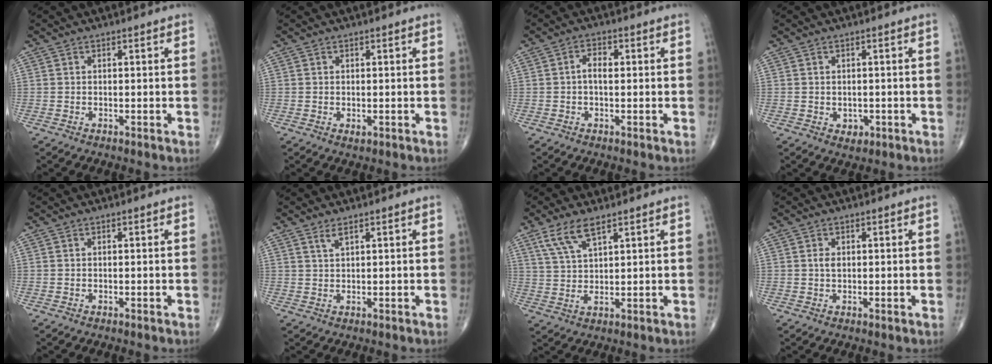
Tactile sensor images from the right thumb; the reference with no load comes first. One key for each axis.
{"total": 0.9, "fx": -0.2, "fy": 0.6, "fz": 0.7, "tx": -0.009, "ty": -0.003, "tz": -0.002}
{"total": 2.8, "fx": 0.1, "fy": 1.6, "fz": 2.3, "tx": -0.037, "ty": 0.011, "tz": -0.003}
{"total": 2.2, "fx": -0.6, "fy": 1.8, "fz": 1.2, "tx": -0.007, "ty": 0.000, "tz": -0.001}
{"total": 0.0}
{"total": 1.6, "fx": 1.2, "fy": 0.2, "fz": 1.2, "tx": -0.023, "ty": -0.003, "tz": 0.026}
{"total": 6.4, "fx": 3.9, "fy": 1.8, "fz": 4.7, "tx": -0.097, "ty": -0.008, "tz": 0.085}
{"total": 1.6, "fx": 0.3, "fy": 0.9, "fz": 1.3, "tx": -0.021, "ty": -0.002, "tz": 0.003}